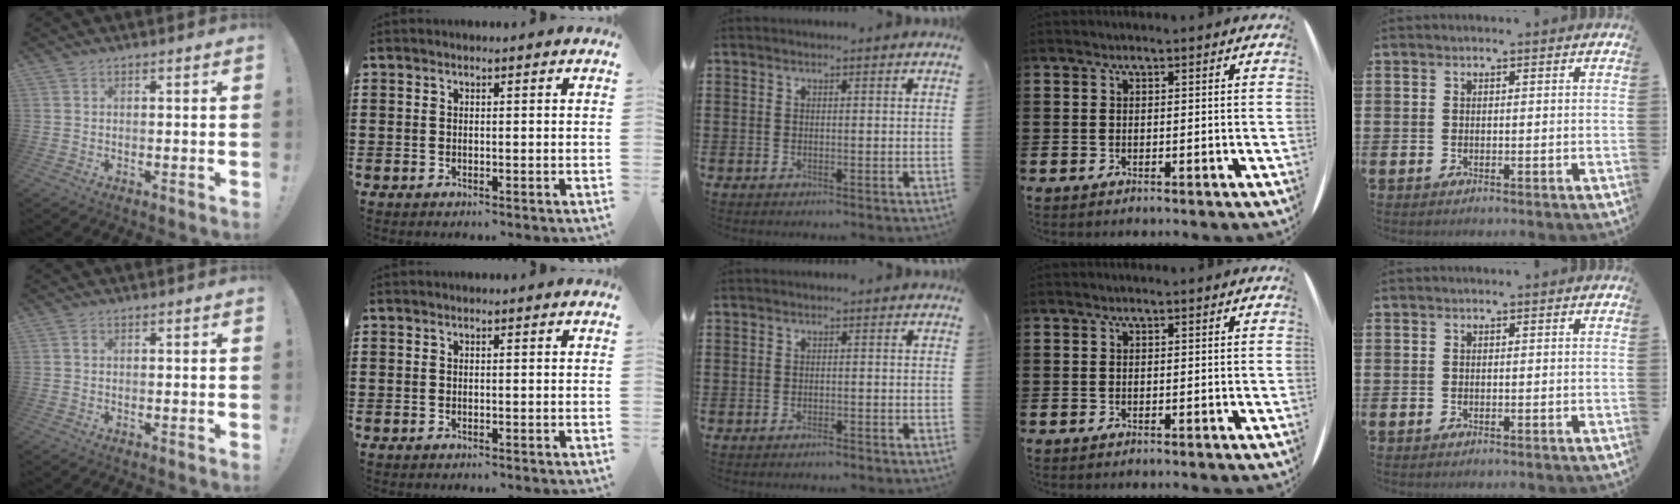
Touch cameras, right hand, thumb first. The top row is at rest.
{"thumb": {"total": 0.5, "force": [0.0, 0.5, 0.2], "torque": [-0.004, 0.004, 0.000]}, "middle": {"total": 1.0, "force": [-0.9, 0.1, 0.4], "torque": [-0.013, -0.007, -0.015]}}